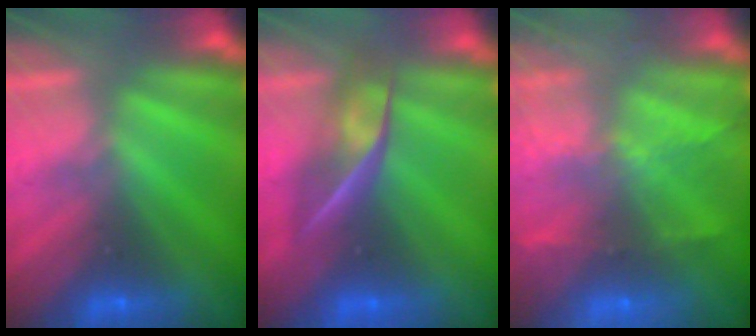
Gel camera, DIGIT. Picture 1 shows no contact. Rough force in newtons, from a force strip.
{"total": 2.5}
{"total": 7.1}